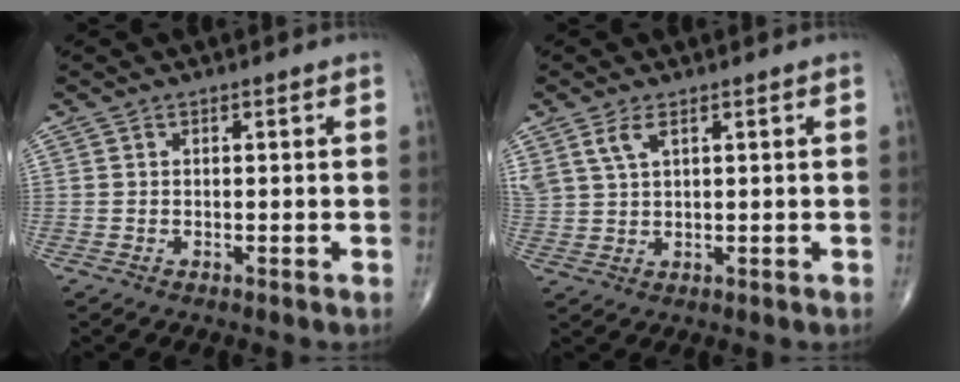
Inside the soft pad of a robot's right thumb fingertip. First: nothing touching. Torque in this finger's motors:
{"motor_torque": [0.29, -0.24, 0.43, 0.34, 0.02]}